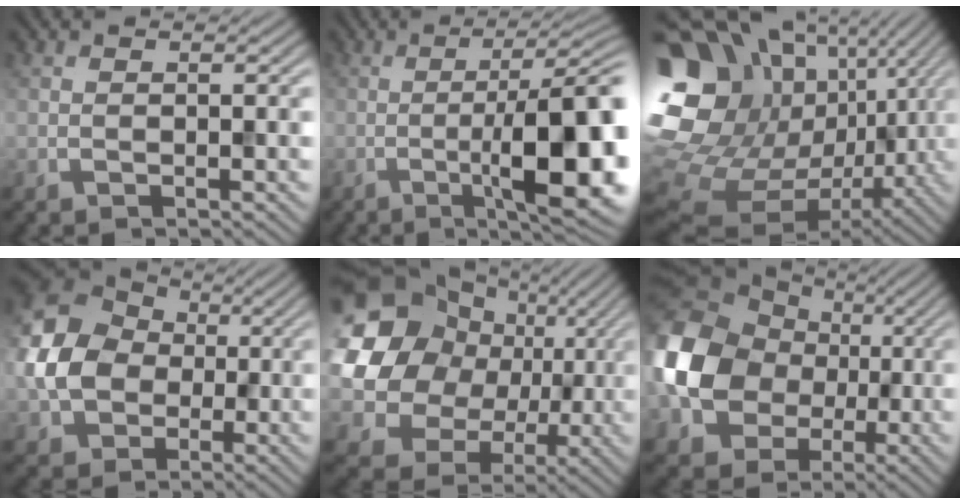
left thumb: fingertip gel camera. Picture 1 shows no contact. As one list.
[{"total": 14.1, "force": [-3.1, 3.7, 13.3], "torque": [-0.170, -0.005, -0.043]}, {"total": 18.8, "force": [3.5, 15.1, 10.7], "torque": [-0.280, -0.010, 0.093]}, {"total": 9.5, "force": [-0.8, 8.3, 4.7], "torque": [-0.133, -0.004, -0.023]}, {"total": 21.2, "force": [3.8, 18.4, 9.9], "torque": [-0.246, -0.004, 0.064]}, {"total": 16.0, "force": [-1.4, 13.9, 7.8], "torque": [-0.223, -0.019, -0.046]}]